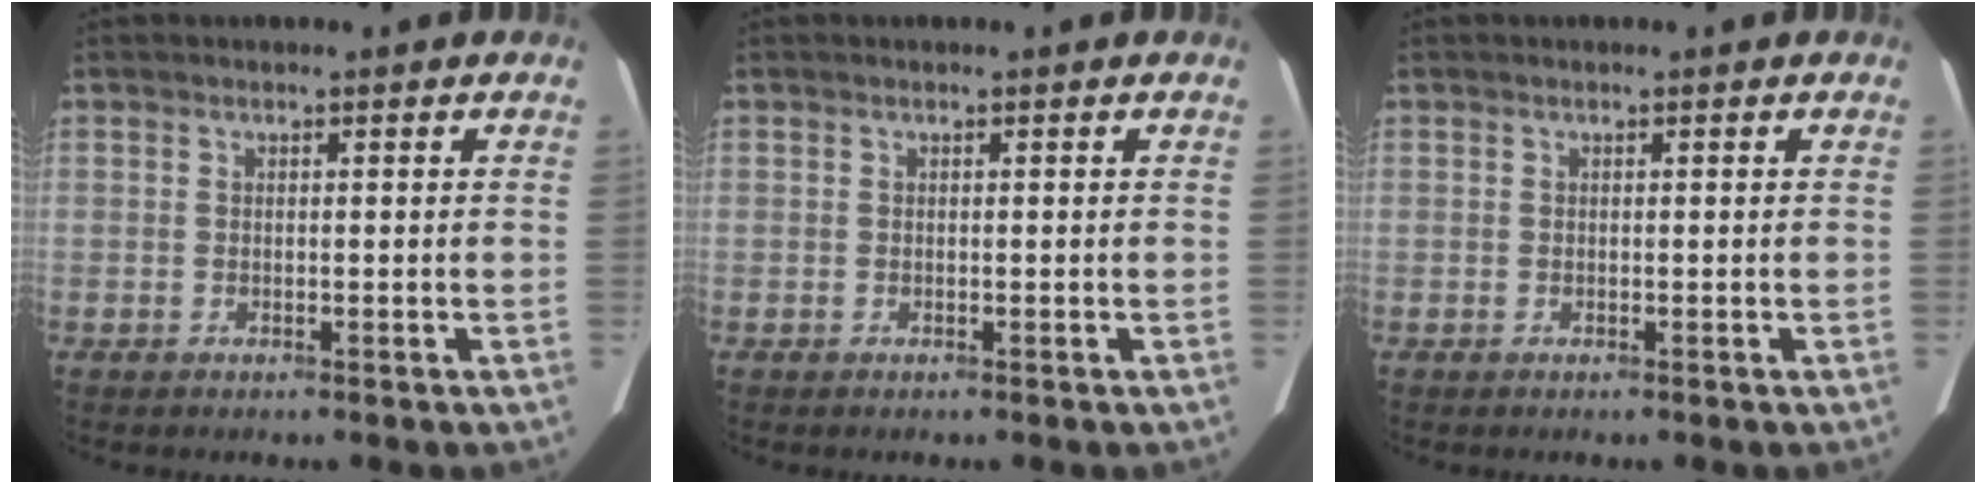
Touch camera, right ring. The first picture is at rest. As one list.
[{"total": 0.0}, {"total": 0.0}]